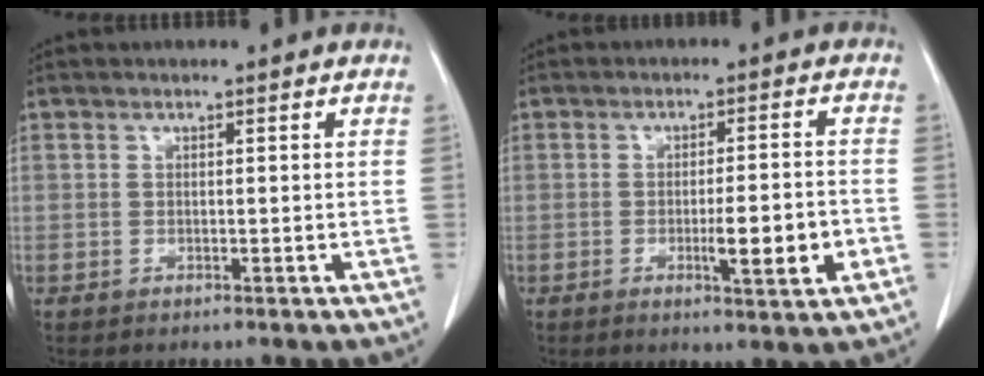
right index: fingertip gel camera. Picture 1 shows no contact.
{"total": 6.9, "force": [-2.1, 0.5, 6.5], "torque": [-0.095, -0.006, -0.027]}